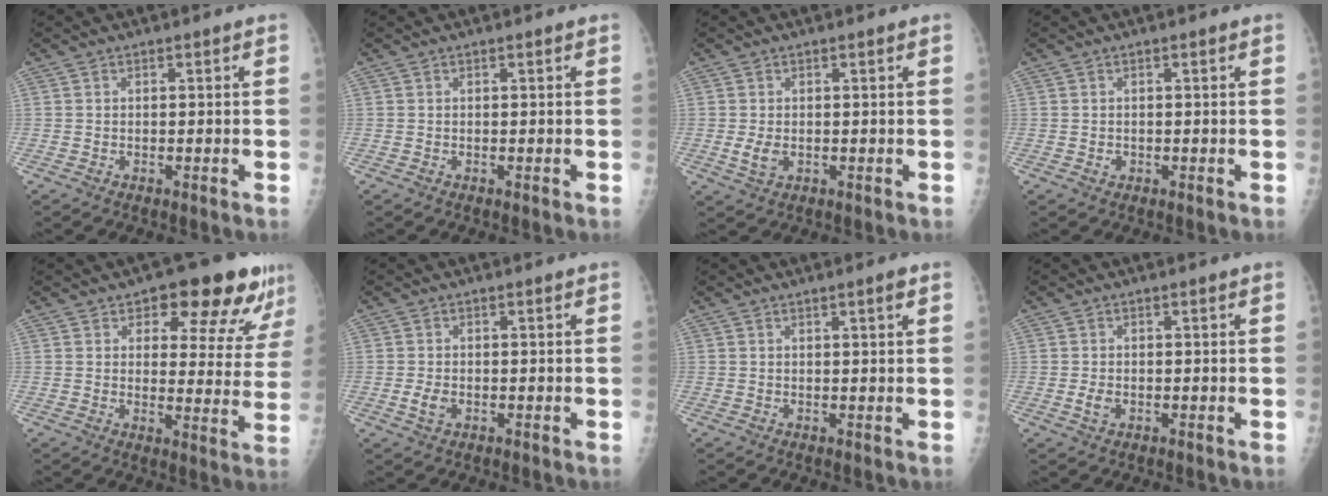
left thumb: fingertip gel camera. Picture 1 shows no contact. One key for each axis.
{"total": 0.0}
{"total": 2.9, "fx": -0.1, "fy": 1.7, "fz": 2.3, "tx": -0.045, "ty": -0.007, "tz": 0.003}
{"total": 0.7, "fx": -0.1, "fy": 0.6, "fz": 0.4, "tx": -0.002, "ty": 0.001, "tz": 0.000}
{"total": 14.6, "fx": 9.3, "fy": 6.4, "fz": 9.1, "tx": -0.060, "ty": -0.044, "tz": 0.112}
{"total": 2.3, "fx": -0.5, "fy": 1.5, "fz": 1.7, "tx": -0.033, "ty": -0.001, "tz": -0.009}
{"total": 1.7, "fx": 1.0, "fy": 0.0, "fz": 1.4, "tx": -0.022, "ty": -0.004, "tz": 0.015}
{"total": 1.9, "fx": -0.3, "fy": 1.2, "fz": 1.4, "tx": -0.025, "ty": -0.002, "tz": -0.004}